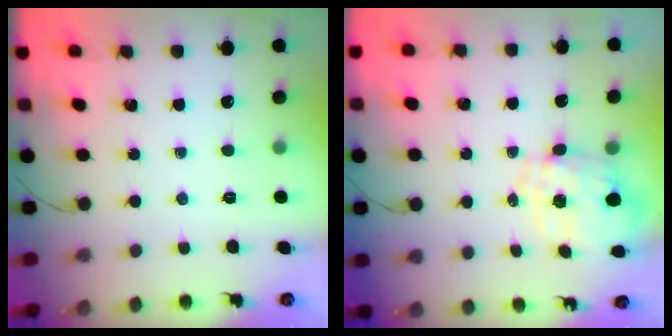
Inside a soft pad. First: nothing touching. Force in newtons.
{"total": 2.1, "press": 1.7, "slide": 1.1}